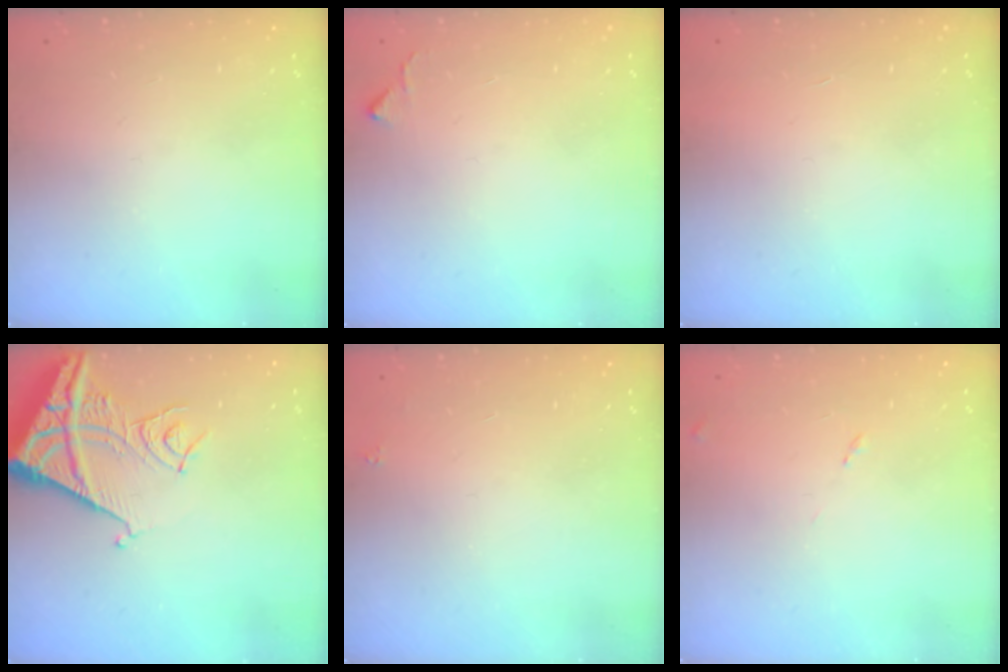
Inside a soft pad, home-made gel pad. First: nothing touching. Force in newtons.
{"total": 5.1, "press": 5.0, "slide": 0.7}
{"total": 1.6, "press": 1.6, "slide": 0.1}
{"total": 12.2, "press": 12.1, "slide": 1.5}
{"total": 1.6, "press": 1.5, "slide": 0.2}
{"total": 7.6, "press": 7.5, "slide": 0.7}